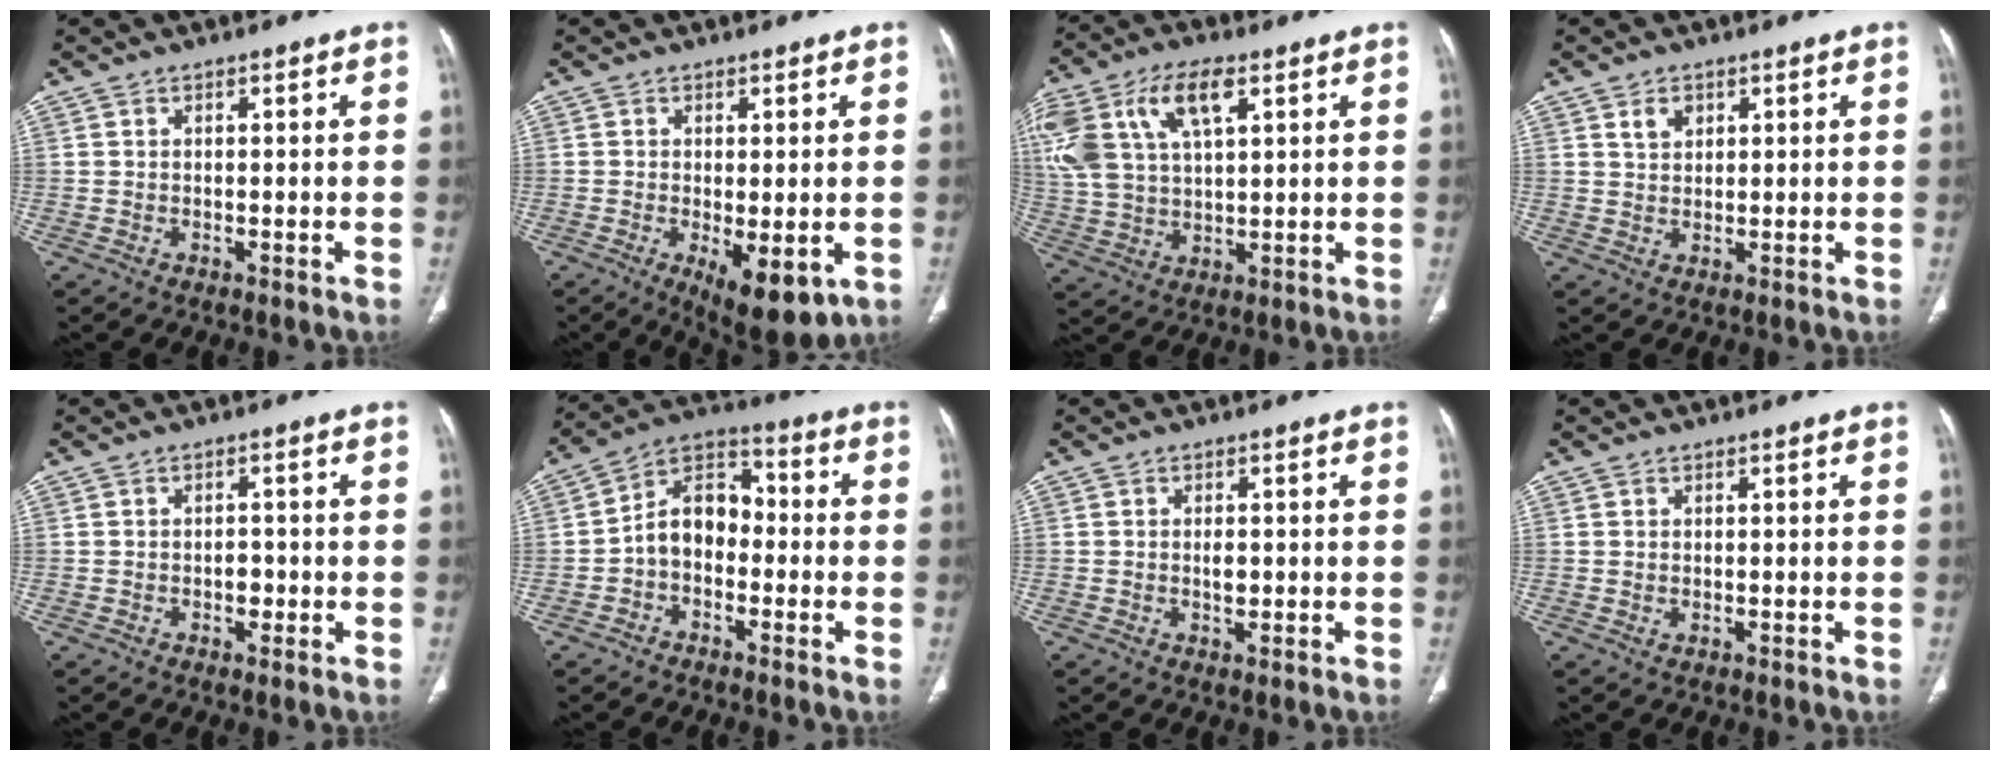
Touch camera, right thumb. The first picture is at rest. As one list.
[{"total": 9.6, "force": [-2.8, 3.9, 8.2], "torque": [-0.114, -0.018, -0.031]}, {"total": 18.5, "force": [7.4, 9.8, 13.8], "torque": [-0.308, 0.016, 0.141]}, {"total": 2.8, "force": [1.5, 2.0, 1.4], "torque": [-0.013, -0.007, 0.031]}, {"total": 2.4, "force": [-0.7, 1.6, 1.6], "torque": [-0.011, 0.007, -0.008]}, {"total": 9.8, "force": [-1.8, 7.0, 6.6], "torque": [-0.086, 0.040, -0.048]}, {"total": 2.1, "force": [-0.1, 1.1, 1.7], "torque": [-0.028, 0.001, 0.000]}, {"total": 0.5, "force": [0.0, 0.4, 0.4], "torque": [-0.011, 0.000, 0.004]}]